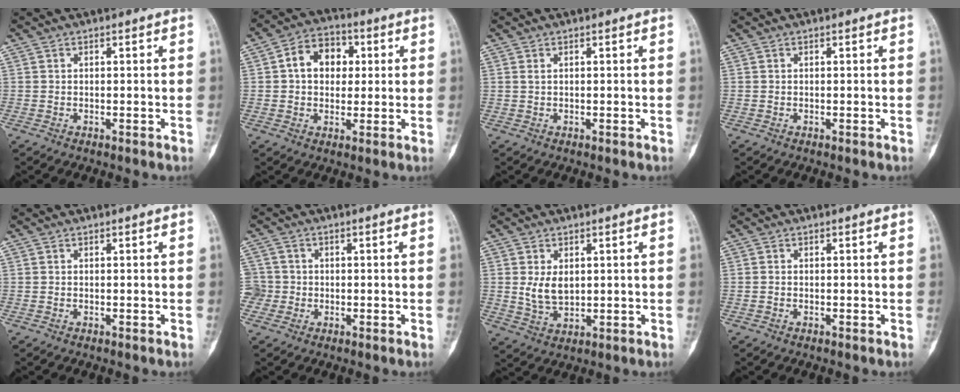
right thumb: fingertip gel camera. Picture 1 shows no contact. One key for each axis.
{"total": 9.8, "fx": 1.8, "fy": 7.3, "fz": 6.2, "tx": -0.066, "ty": 0.015, "tz": 0.023}
{"total": 0.5, "fx": 0.3, "fy": 0.2, "fz": 0.4, "tx": -0.011, "ty": 0.005, "tz": 0.008}
{"total": 0.0}
{"total": 0.0}
{"total": 3.7, "fx": -0.7, "fy": 3.7, "fz": -0.1, "tx": 0.023, "ty": 0.013, "tz": -0.018}
{"total": 5.3, "fx": 0.9, "fy": 3.5, "fz": 3.8, "tx": -0.061, "ty": -0.012, "tz": 0.026}
{"total": 0.0}